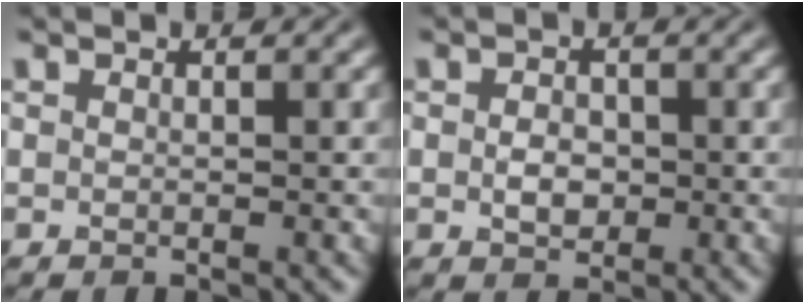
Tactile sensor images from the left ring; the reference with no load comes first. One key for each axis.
{"total": 2.2, "fx": -0.3, "fy": 1.6, "fz": 1.5, "tx": -0.029, "ty": -0.002, "tz": -0.005}